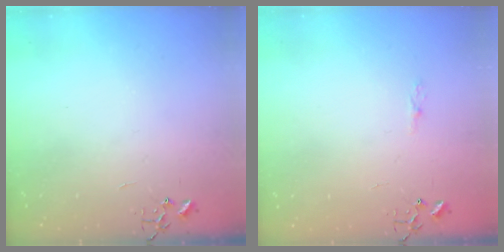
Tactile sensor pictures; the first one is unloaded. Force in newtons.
{"total": 3.3, "press": 3.3, "slide": 0.4}